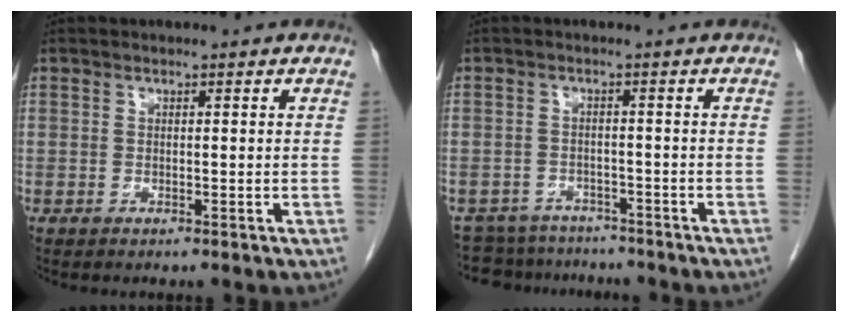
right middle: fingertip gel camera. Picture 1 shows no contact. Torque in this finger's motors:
{"motor_torque": [1.84, -0.30, 1.05, 0.07]}